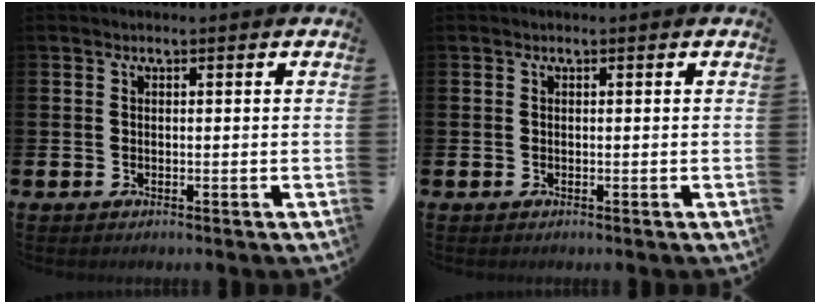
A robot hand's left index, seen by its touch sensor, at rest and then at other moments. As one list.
[{"total": 0.0}]